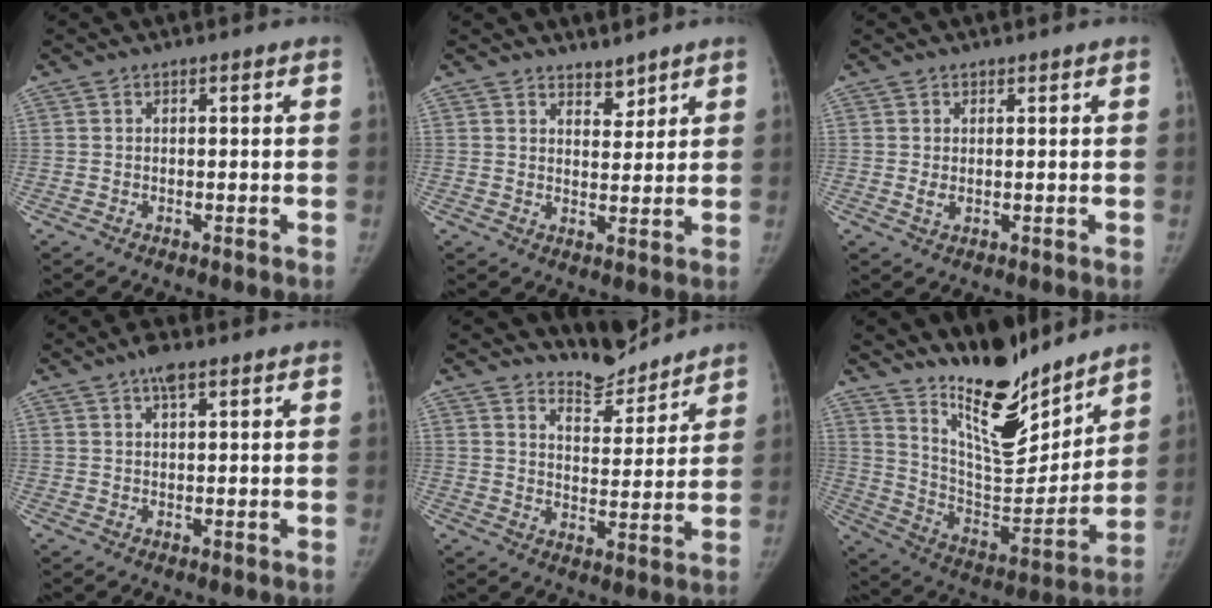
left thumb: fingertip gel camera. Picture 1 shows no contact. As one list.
[{"total": 3.4, "force": [3.0, 1.4, 0.6], "torque": [0.012, -0.027, 0.048]}, {"total": 1.1, "force": [0.4, 0.8, 0.7], "torque": [-0.009, -0.008, 0.010]}, {"total": 3.0, "force": [2.0, 1.0, 2.1], "torque": [-0.032, -0.001, 0.030]}, {"total": 7.8, "force": [7.6, 1.7, 0.2], "torque": [0.022, -0.068, 0.129]}, {"total": 18.9, "force": [15.3, 5.9, 9.4], "torque": [-0.101, -0.122, 0.262]}]